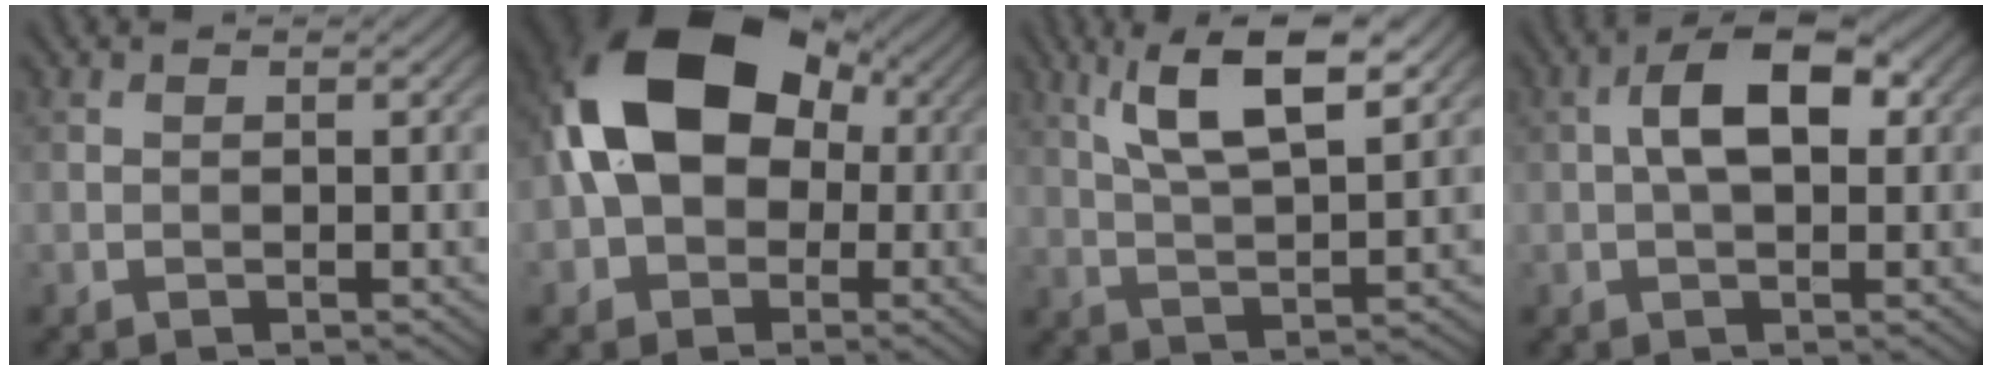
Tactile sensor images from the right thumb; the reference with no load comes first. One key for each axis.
{"total": 16.2, "fx": 1.4, "fy": 11.5, "fz": 11.4, "tx": -0.201, "ty": 0.000, "tz": 0.016}
{"total": 9.9, "fx": 5.0, "fy": 2.8, "fz": 8.0, "tx": -0.155, "ty": 0.008, "tz": 0.094}
{"total": 6.7, "fx": 0.9, "fy": 3.4, "fz": 5.7, "tx": -0.097, "ty": 0.013, "tz": 0.009}